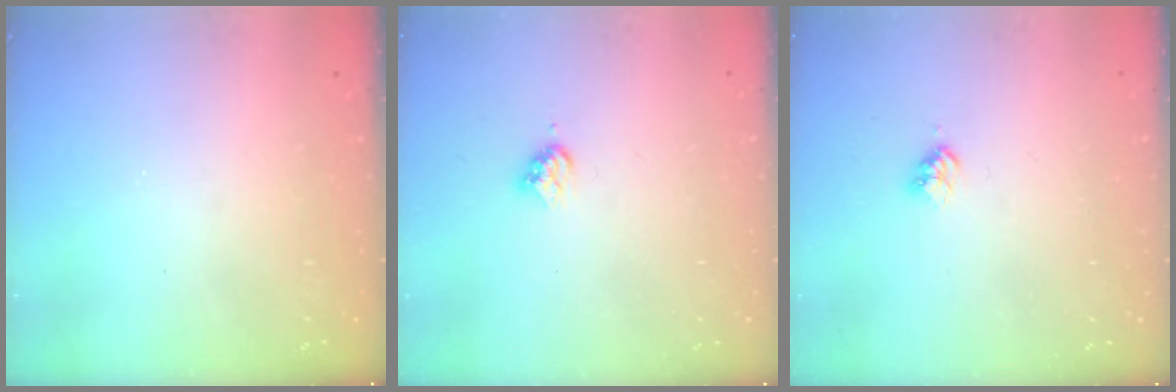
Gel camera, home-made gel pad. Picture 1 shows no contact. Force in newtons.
{"total": 3.7, "press": 3.7, "slide": 0.4}
{"total": 3.0, "press": 3.0, "slide": 0.4}